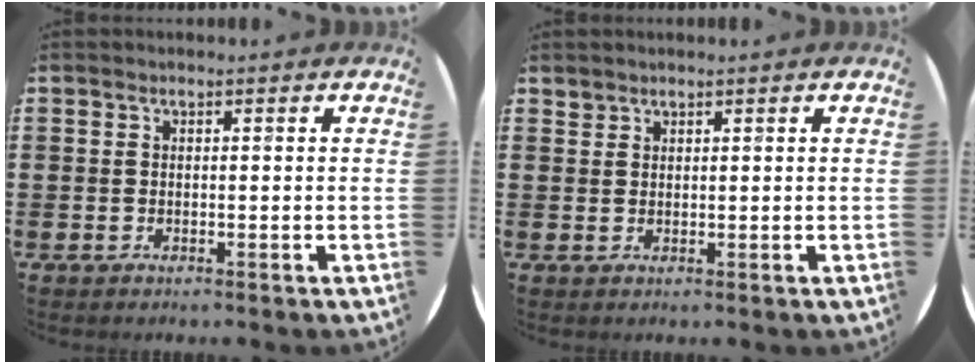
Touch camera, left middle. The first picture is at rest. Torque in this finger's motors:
{"motor_torque": [-0.11, 0.07, -0.03, -0.02]}